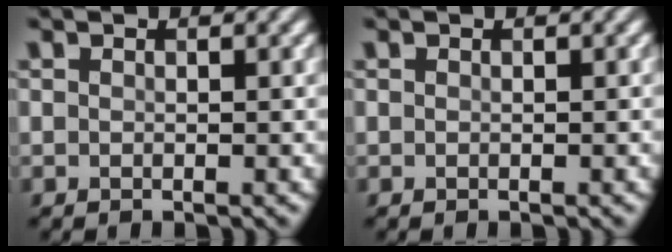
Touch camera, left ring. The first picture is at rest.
{"total": 0.0}